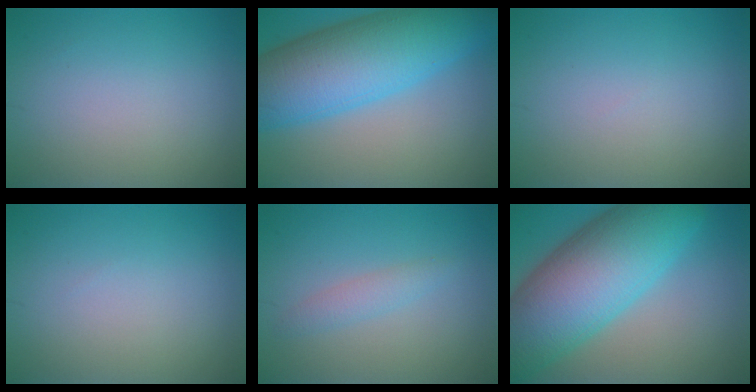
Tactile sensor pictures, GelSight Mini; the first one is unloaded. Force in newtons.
{"total": 12.4, "press": 12.4, "slide": 0.4}
{"total": 0.0}
{"total": 0.0}
{"total": 1.5, "press": 1.5, "slide": 0.1}
{"total": 13.9, "press": 13.9, "slide": 0.4}